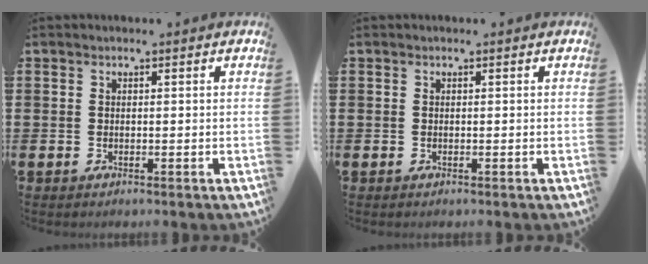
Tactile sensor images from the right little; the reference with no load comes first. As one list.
[{"total": 0.0}]